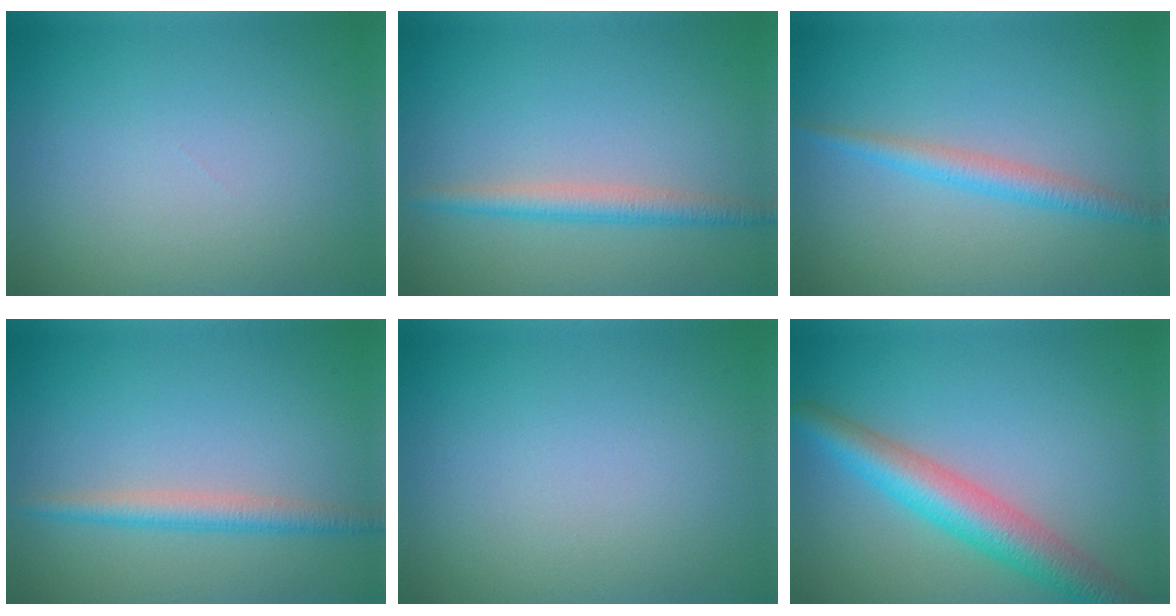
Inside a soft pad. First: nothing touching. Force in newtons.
{"total": 2.4, "press": 2.4, "slide": 0.0}
{"total": 2.3, "press": 2.3, "slide": 0.1}
{"total": 2.4, "press": 2.4, "slide": 0.0}
{"total": 0.0}
{"total": 5.6, "press": 5.6, "slide": 0.1}